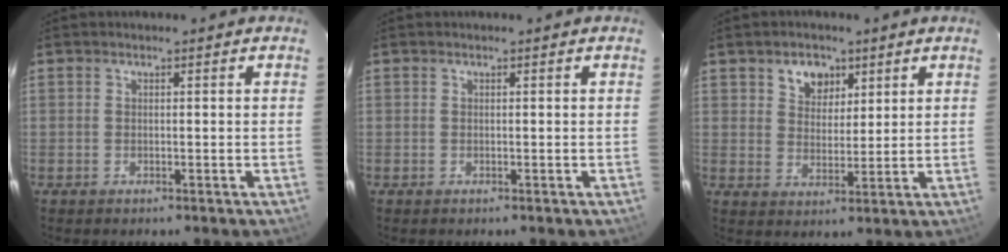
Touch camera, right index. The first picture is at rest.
{"total": 0.0}
{"total": 5.8, "force": [3.2, 4.2, 2.4], "torque": [-0.032, 0.008, 0.059]}